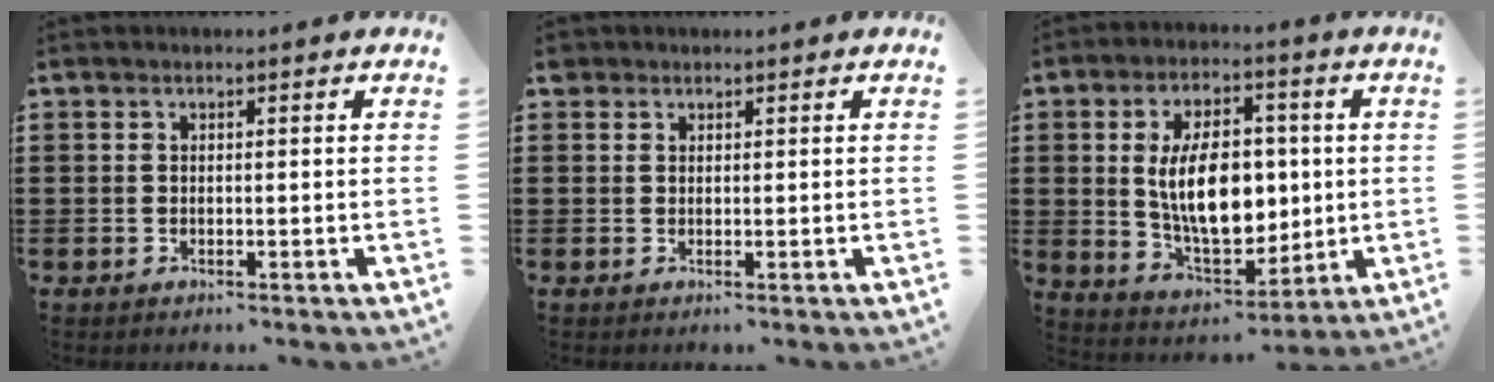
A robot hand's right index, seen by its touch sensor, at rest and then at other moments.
{"total": 1.1, "force": [0.8, 0.7, -0.1], "torque": [-0.002, 0.004, 0.015]}
{"total": 12.4, "force": [1.0, 7.0, 10.2], "torque": [-0.180, 0.000, 0.017]}